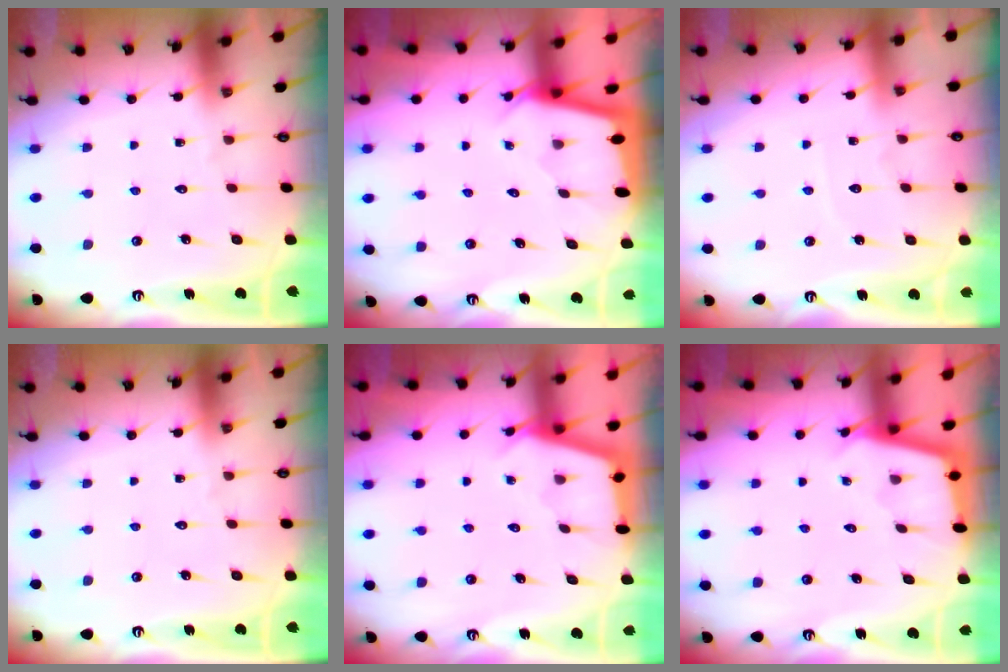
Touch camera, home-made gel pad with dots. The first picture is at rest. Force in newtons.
{"total": 2.0, "press": 2.0, "slide": 0.2}
{"total": 3.8, "press": 3.8, "slide": 0.3}
{"total": 0.0}
{"total": 2.8, "press": 2.8, "slide": 0.3}
{"total": 2.3, "press": 2.3, "slide": 0.2}